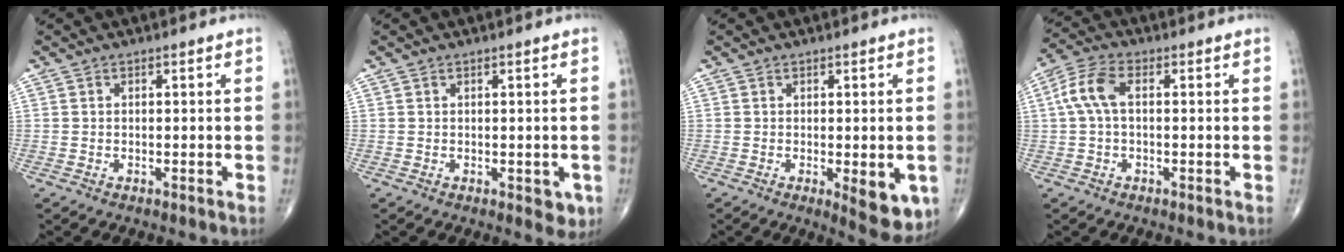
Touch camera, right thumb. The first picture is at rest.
{"total": 2.9, "force": [-0.4, 1.5, 2.4], "torque": [-0.012, -0.003, 0.000]}
{"total": 7.4, "force": [-1.9, 2.6, 6.7], "torque": [-0.069, -0.016, -0.018]}
{"total": 6.4, "force": [0.7, 3.2, 5.5], "torque": [-0.129, 0.023, 0.009]}